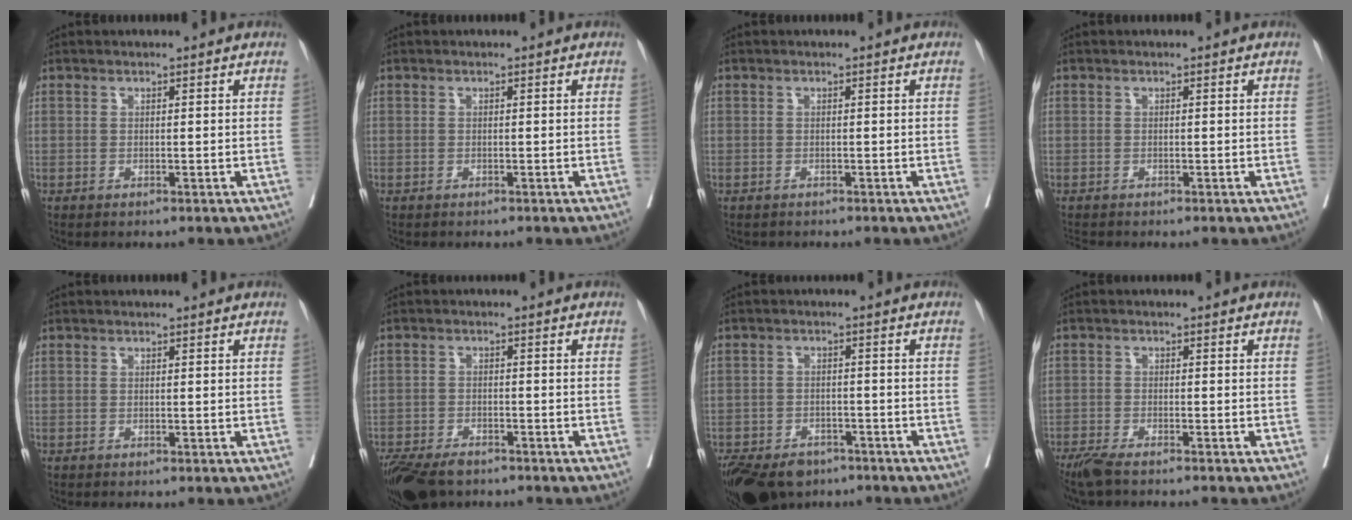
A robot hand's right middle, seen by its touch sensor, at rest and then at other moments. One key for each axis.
{"total": 0.9, "fx": -0.8, "fy": 0.1, "fz": 0.3, "tx": -0.014, "ty": -0.004, "tz": -0.013}
{"total": 1.5, "fx": -1.3, "fy": 0.5, "fz": 0.2, "tx": -0.019, "ty": -0.005, "tz": -0.020}
{"total": 1.2, "fx": -1.1, "fy": 0.0, "fz": 0.1, "tx": -0.014, "ty": -0.008, "tz": -0.021}
{"total": 0.0}
{"total": 9.6, "fx": -7.3, "fy": 4.1, "fz": 4.8, "tx": -0.093, "ty": -0.014, "tz": -0.120}
{"total": 13.3, "fx": -9.2, "fy": 7.8, "fz": 5.7, "tx": -0.143, "ty": -0.020, "tz": -0.130}
{"total": 5.2, "fx": -4.4, "fy": 0.5, "fz": 2.8, "tx": -0.046, "ty": -0.012, "tz": -0.078}